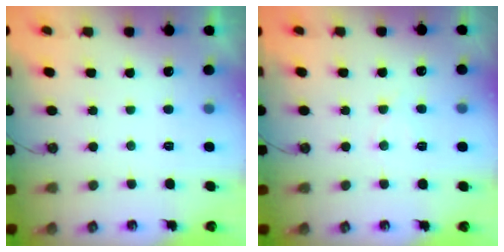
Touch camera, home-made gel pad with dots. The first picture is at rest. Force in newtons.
{"total": 4.6, "press": 4.5, "slide": 0.7}